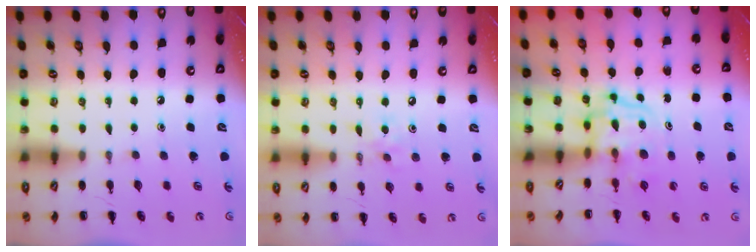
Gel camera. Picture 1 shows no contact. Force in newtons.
{"total": 3.4, "press": 3.2, "slide": 1.0}
{"total": 3.1, "press": 3.1, "slide": 0.4}